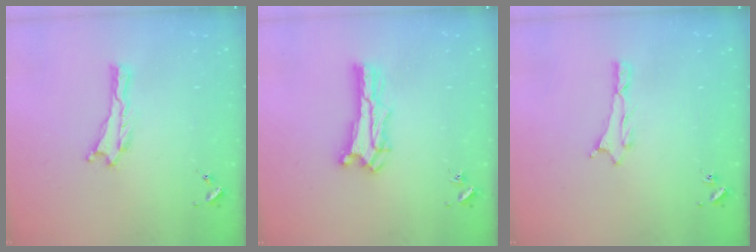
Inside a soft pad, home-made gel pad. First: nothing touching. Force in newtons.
{"total": 1.4, "press": 1.4, "slide": 0.2}
{"total": 0.8, "press": 0.8, "slide": 0.2}